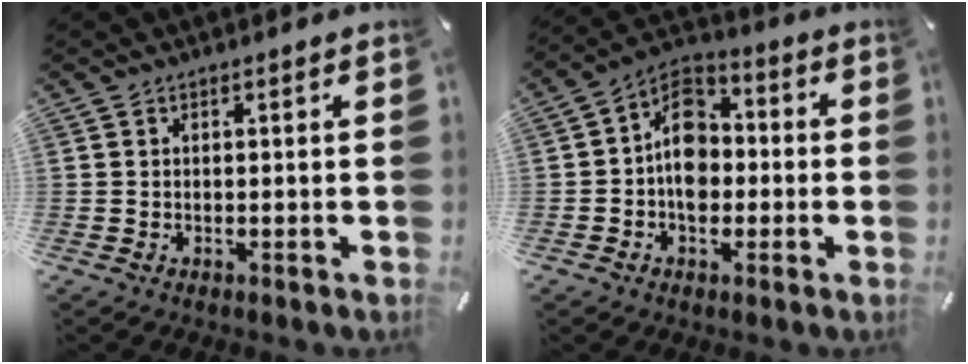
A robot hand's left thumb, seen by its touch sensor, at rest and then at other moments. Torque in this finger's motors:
{"motor_torque": [1.93, 1.91, 0.93, -0.12, 0.11]}